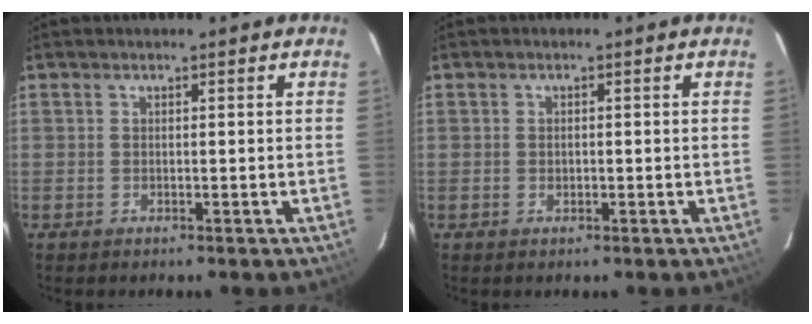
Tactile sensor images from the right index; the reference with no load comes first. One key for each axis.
{"total": 1.1, "fx": -0.2, "fy": 0.8, "fz": 0.7, "tx": -0.013, "ty": 0.002, "tz": -0.004}